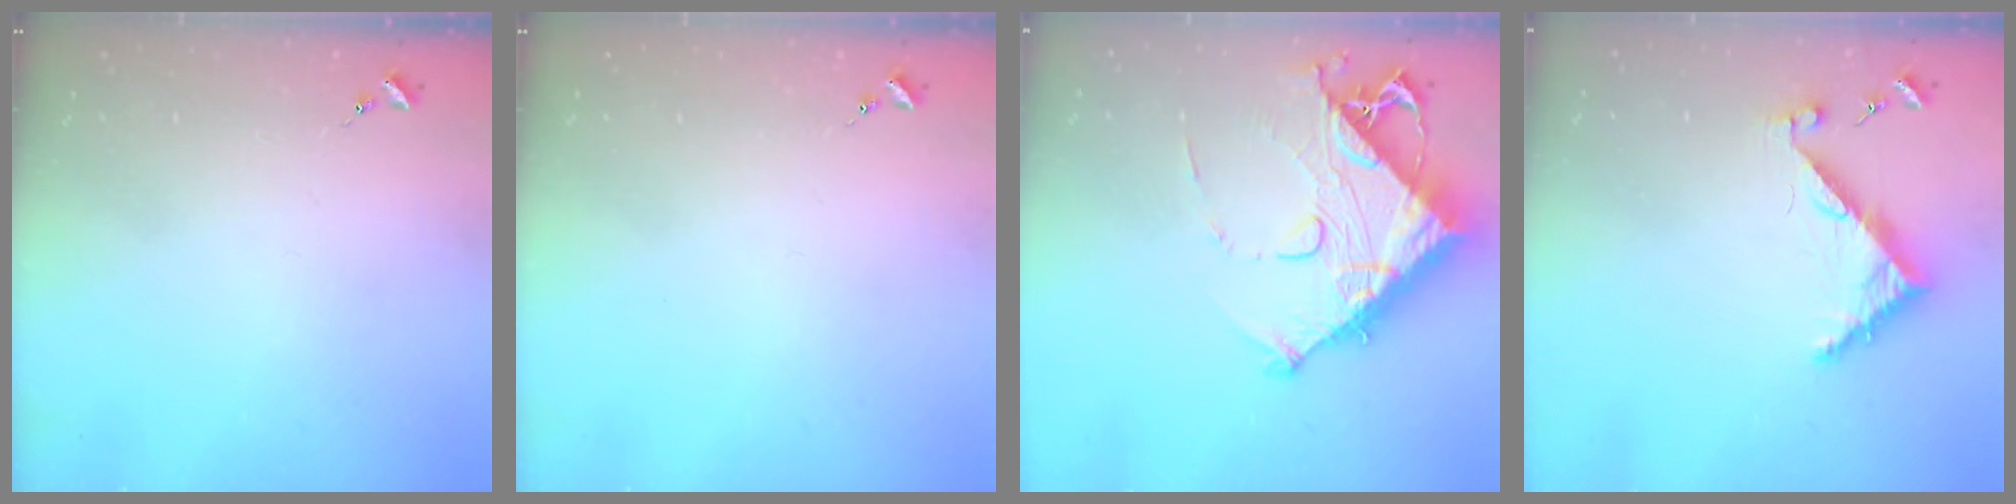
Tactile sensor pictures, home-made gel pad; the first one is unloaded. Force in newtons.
{"total": 0.0}
{"total": 14.7, "press": 14.6, "slide": 1.5}
{"total": 6.3, "press": 6.3, "slide": 0.5}